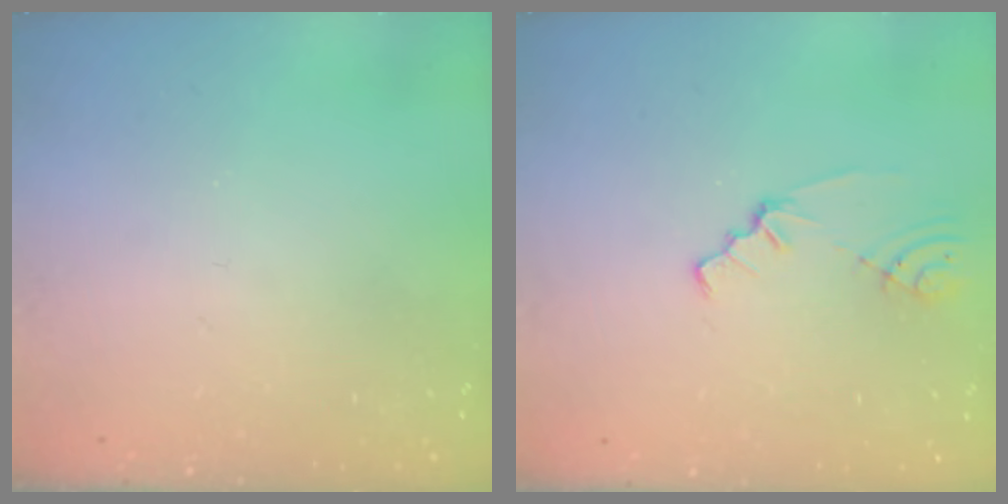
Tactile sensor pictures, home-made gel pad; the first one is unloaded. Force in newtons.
{"total": 1.8, "press": 1.8, "slide": 0.2}